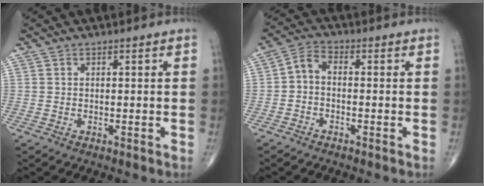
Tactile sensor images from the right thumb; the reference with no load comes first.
{"total": 3.7, "force": [-1.0, 2.2, 2.8], "torque": [-0.051, 0.019, -0.031]}